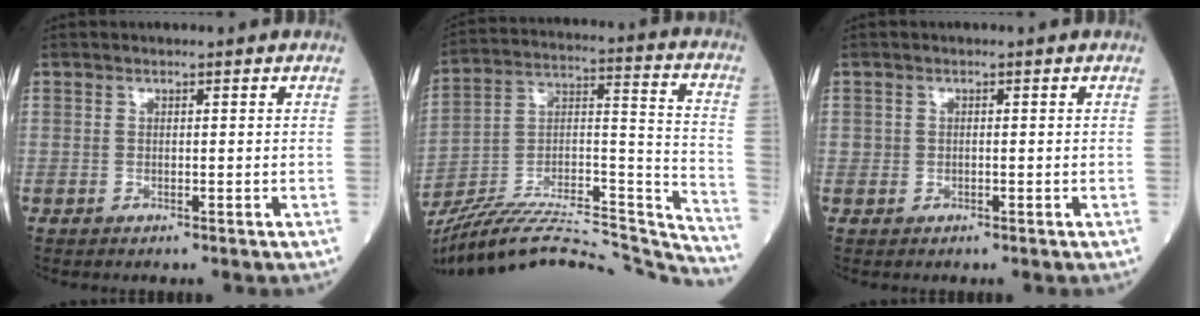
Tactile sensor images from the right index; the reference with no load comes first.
{"total": 30.8, "force": [-28.7, 3.5, 10.7], "torque": [-0.138, 0.008, -0.434]}
{"total": 0.7, "force": [0.0, 0.7, 0.1], "torque": [0.002, 0.002, 0.000]}